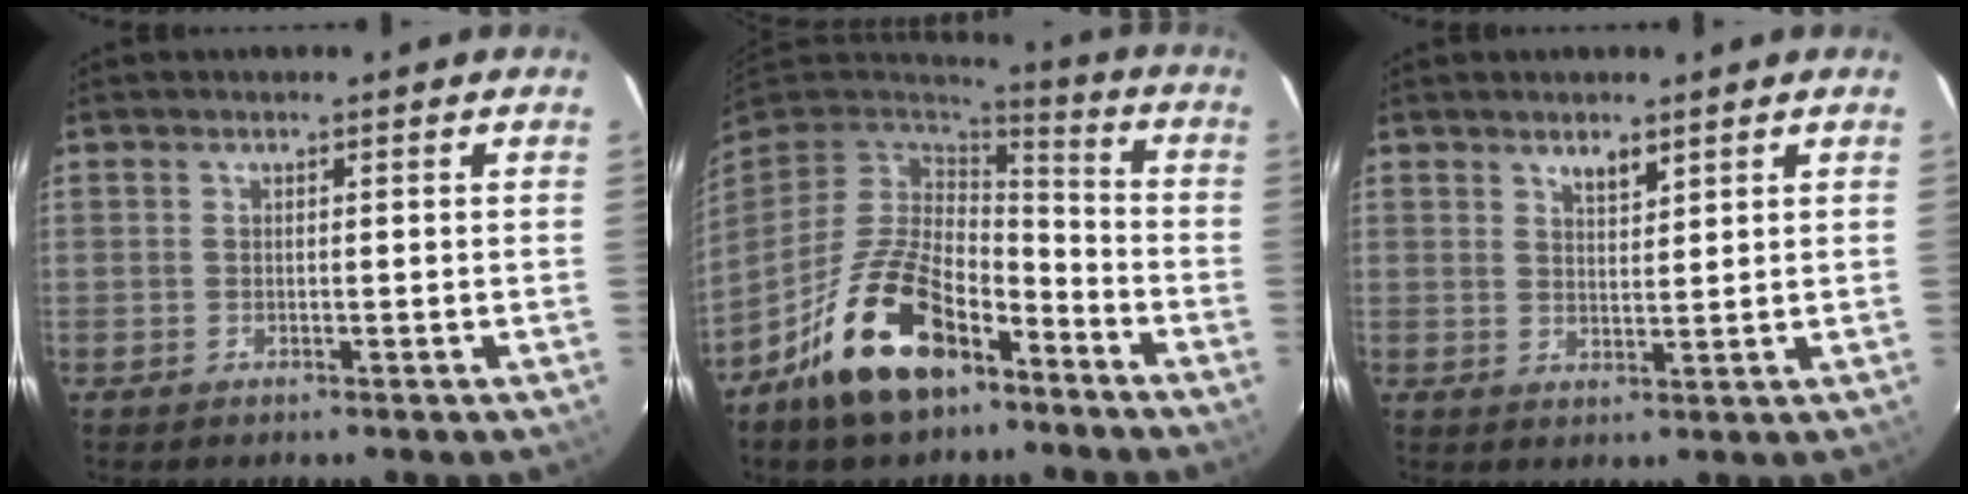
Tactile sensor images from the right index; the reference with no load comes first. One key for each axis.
{"total": 18.6, "fx": -10.8, "fy": 9.6, "fz": 11.8, "tx": -0.232, "ty": 0.004, "tz": -0.179}
{"total": 2.8, "fx": 2.1, "fy": 1.0, "fz": 1.5, "tx": -0.023, "ty": 0.000, "tz": 0.037}